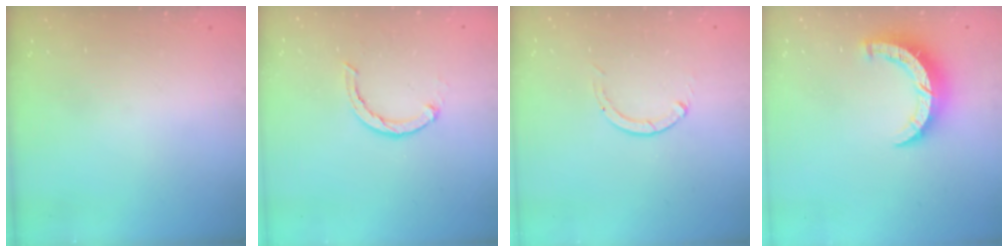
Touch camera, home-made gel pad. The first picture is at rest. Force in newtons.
{"total": 2.1, "press": 2.0, "slide": 0.4}
{"total": 0.0}
{"total": 7.9, "press": 7.8, "slide": 0.6}